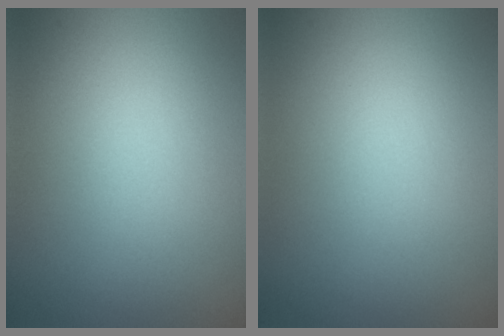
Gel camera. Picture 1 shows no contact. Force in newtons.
{"total": 0.0}